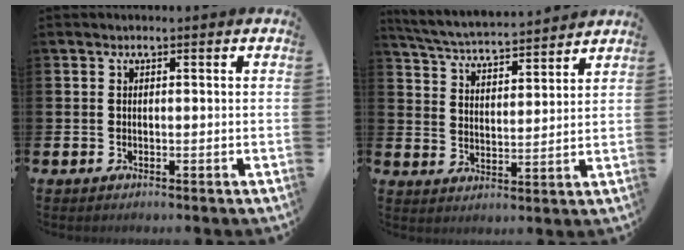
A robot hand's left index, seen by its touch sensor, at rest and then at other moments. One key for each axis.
{"total": 5.1, "fx": 5.0, "fy": 0.1, "fz": 0.8, "tx": -0.040, "ty": -0.039, "tz": 0.085}